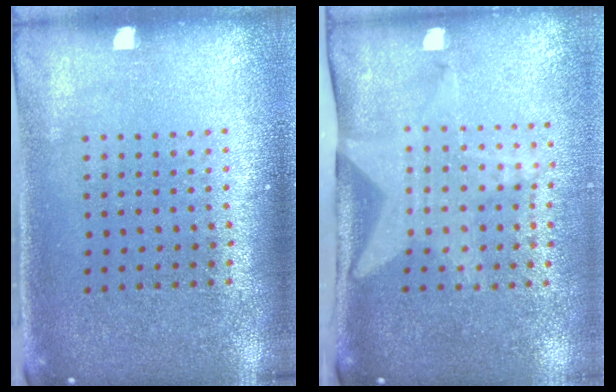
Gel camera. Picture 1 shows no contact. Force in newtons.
{"total": 2.0, "press": 1.5, "slide": 1.3}